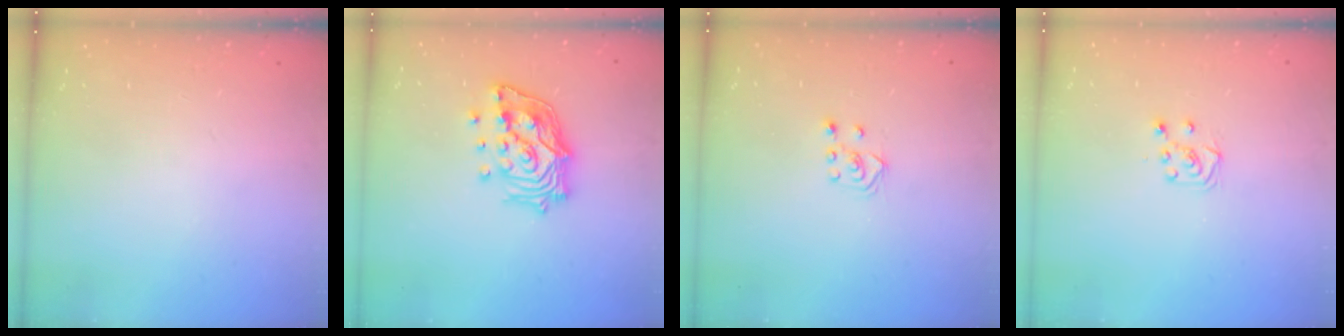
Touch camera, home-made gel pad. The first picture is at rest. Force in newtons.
{"total": 14.8, "press": 14.7, "slide": 1.6}
{"total": 3.6, "press": 3.6, "slide": 0.4}
{"total": 5.8, "press": 5.7, "slide": 0.6}